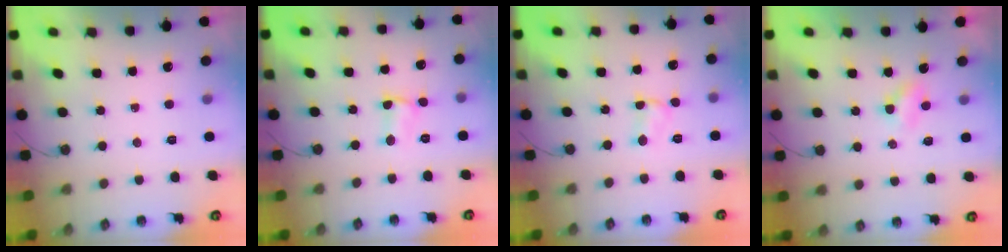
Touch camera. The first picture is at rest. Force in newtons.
{"total": 3.9, "press": 2.5, "slide": 2.9}
{"total": 2.9, "press": 2.9, "slide": 0.5}
{"total": 2.4, "press": 2.4, "slide": 0.6}